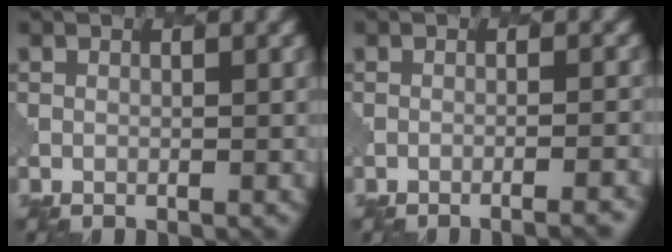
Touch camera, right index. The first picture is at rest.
{"total": 3.4, "force": [-2.8, 0.7, 1.8], "torque": [-0.010, 0.013, -0.038]}